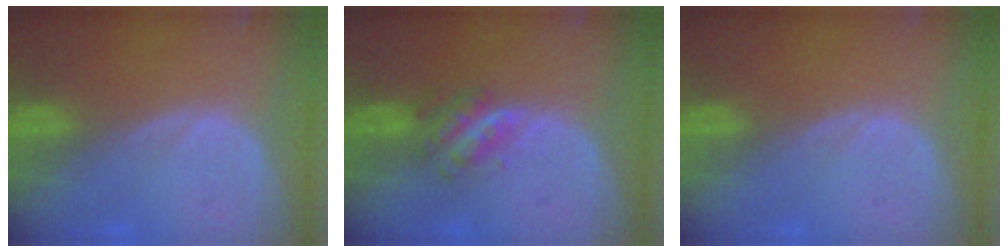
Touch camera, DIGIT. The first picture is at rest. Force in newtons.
{"total": 4.9, "press": 4.5, "slide": 2.1}
{"total": 0.0}